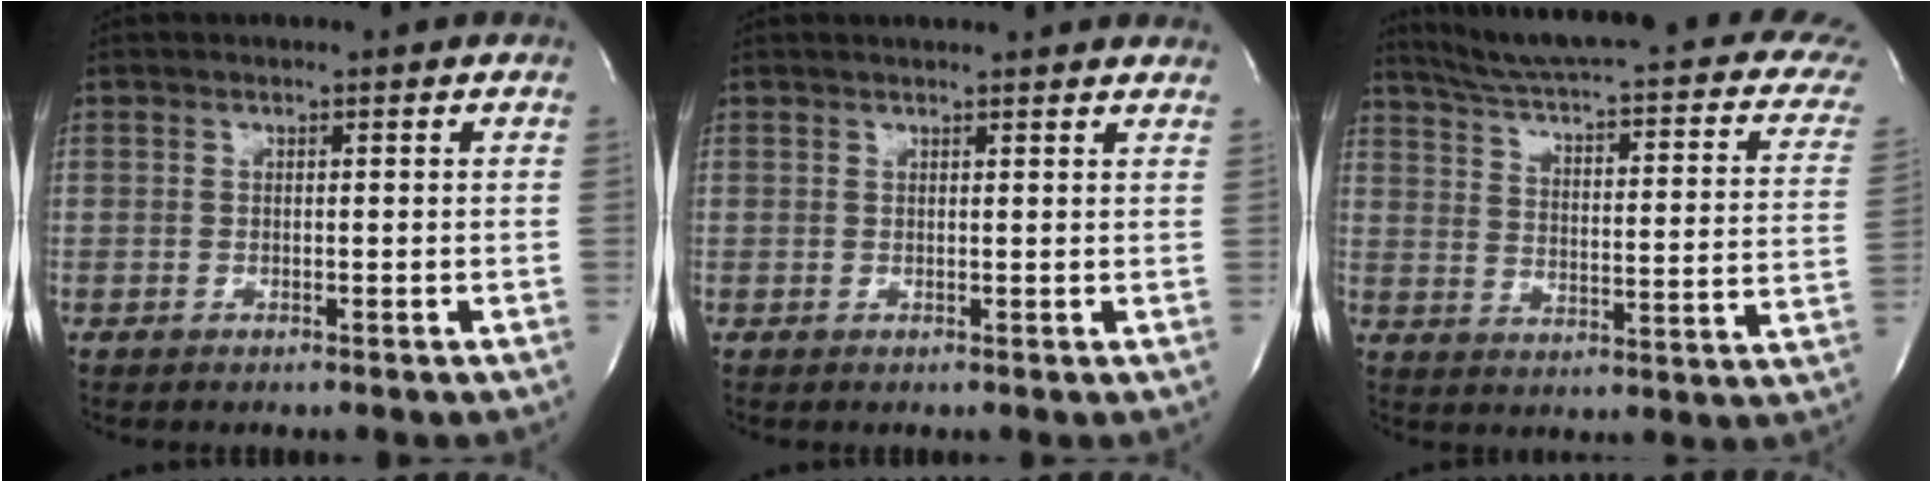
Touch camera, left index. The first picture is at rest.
{"total": 9.5, "force": [8.9, 1.3, 3.0], "torque": [-0.034, 0.017, 0.091]}
{"total": 22.3, "force": [18.7, 2.5, 12.0], "torque": [-0.172, -0.043, 0.226]}